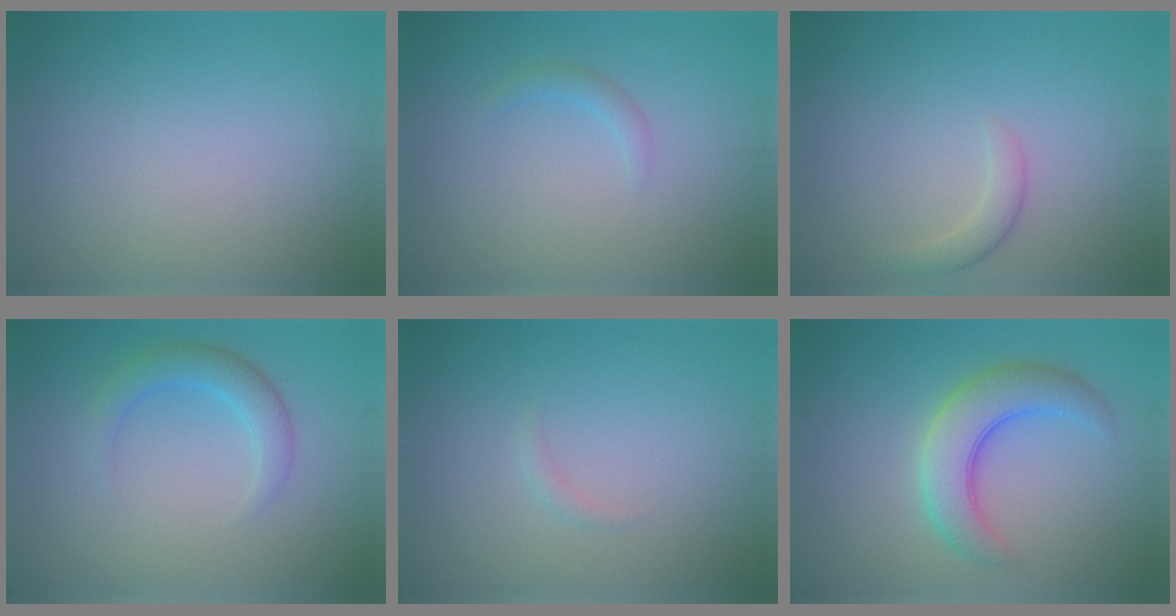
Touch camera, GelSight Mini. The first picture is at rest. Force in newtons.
{"total": 1.0, "press": 1.0, "slide": 0.1}
{"total": 1.5, "press": 1.5, "slide": 0.1}
{"total": 2.8, "press": 2.8, "slide": 0.1}
{"total": 0.6, "press": 0.6, "slide": 0.1}
{"total": 5.4, "press": 5.4, "slide": 0.2}